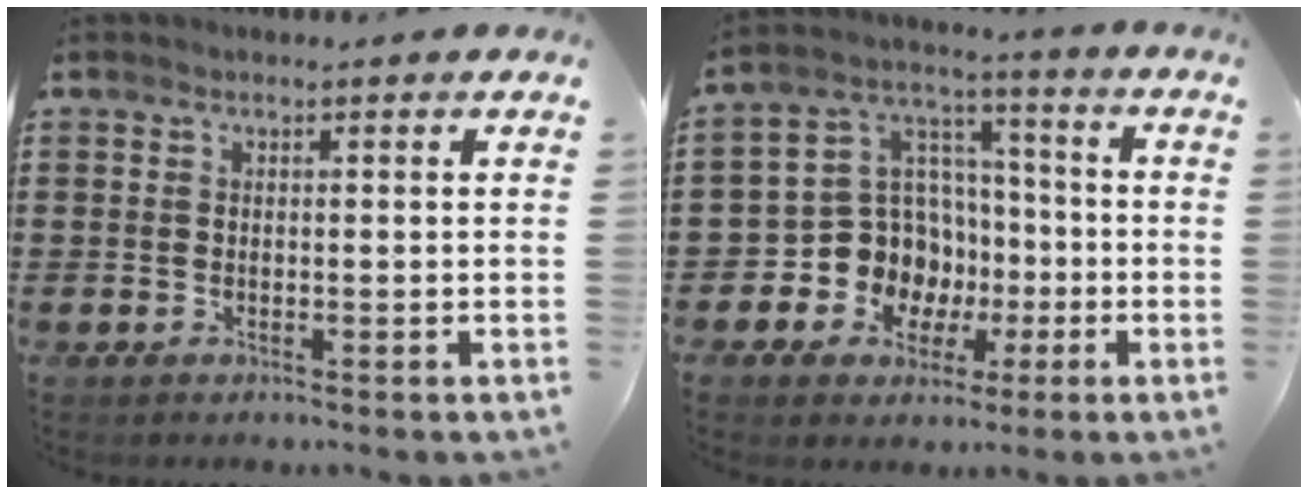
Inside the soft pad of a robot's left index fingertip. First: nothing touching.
{"total": 10.4, "force": [-2.9, 9.6, 2.7], "torque": [-0.097, 0.014, -0.045]}